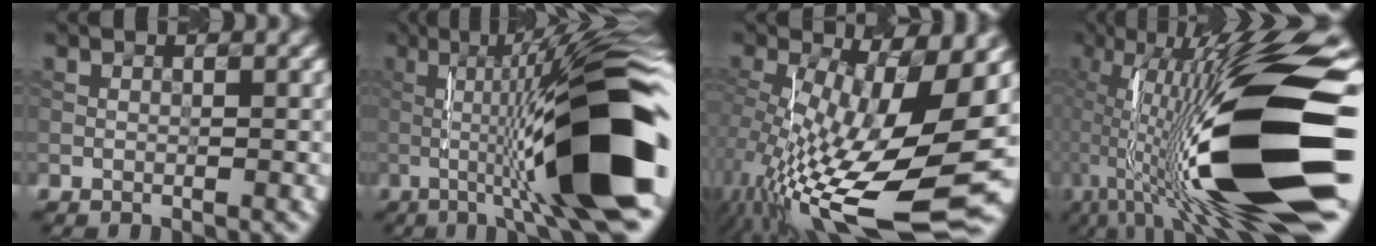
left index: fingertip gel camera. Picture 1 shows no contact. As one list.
[{"total": 14.5, "force": [-3.2, 1.5, 14.1], "torque": [-0.210, 0.035, -0.046]}, {"total": 15.5, "force": [-2.3, 5.5, 14.3], "torque": [-0.252, -0.025, -0.033]}, {"total": 19.5, "force": [-1.1, 5.1, 18.8], "torque": [-0.323, 0.021, -0.024]}]